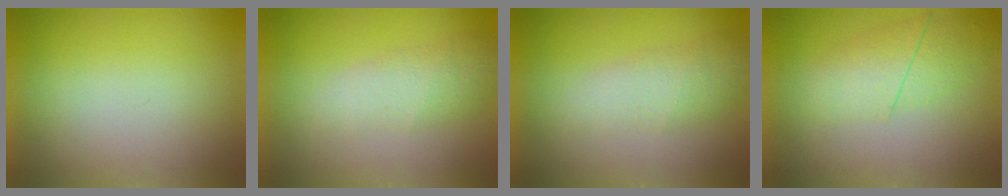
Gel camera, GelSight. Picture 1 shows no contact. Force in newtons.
{"total": 2.3}
{"total": 2.3}
{"total": 2.4}